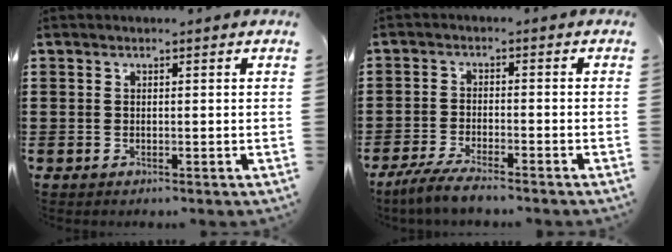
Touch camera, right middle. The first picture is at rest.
{"total": 4.4, "force": [-4.0, 0.4, 1.9], "torque": [-0.045, -0.006, -0.079]}